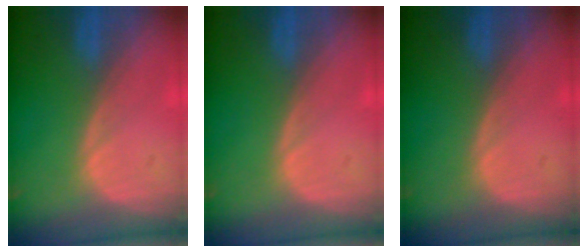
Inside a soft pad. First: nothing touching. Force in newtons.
{"total": 0.0}
{"total": 0.0}